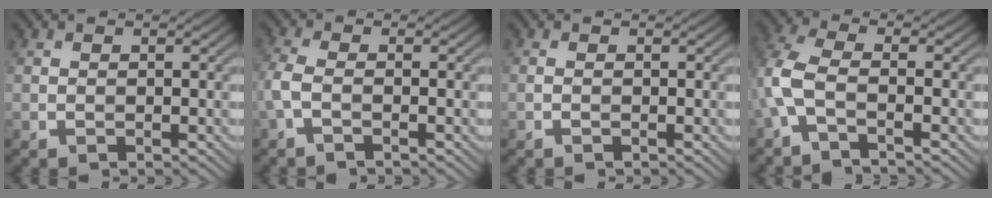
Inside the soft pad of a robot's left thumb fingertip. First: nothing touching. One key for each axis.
{"total": 2.8, "fx": -1.2, "fy": 0.9, "fz": 2.4, "tx": -0.067, "ty": 0.002, "tz": -0.035}
{"total": 0.5, "fx": -0.4, "fy": 0.0, "fz": 0.4, "tx": -0.012, "ty": 0.001, "tz": -0.008}
{"total": 5.1, "fx": -1.8, "fy": 1.7, "fz": 4.4, "tx": -0.113, "ty": 0.004, "tz": -0.053}